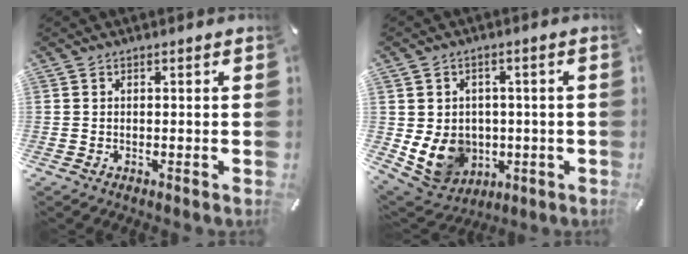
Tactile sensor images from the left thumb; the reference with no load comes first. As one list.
[{"total": 10.5, "force": [-1.3, 9.3, 4.7], "torque": [-0.107, -0.006, -0.016]}]